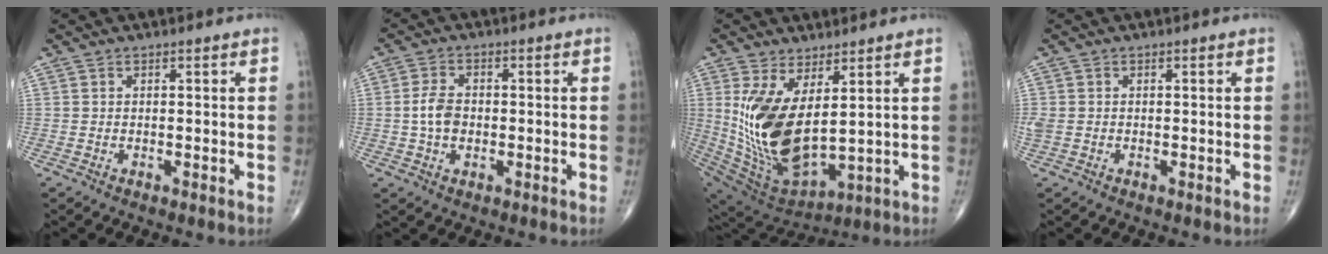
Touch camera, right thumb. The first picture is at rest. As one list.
[{"total": 5.2, "force": [-0.4, 3.4, 3.9], "torque": [-0.073, 0.007, -0.011]}, {"total": 17.7, "force": [3.3, 8.5, 15.2], "torque": [-0.300, -0.041, 0.089]}, {"total": 1.8, "force": [-0.1, 1.5, 1.1], "torque": [-0.039, 0.004, 0.001]}]